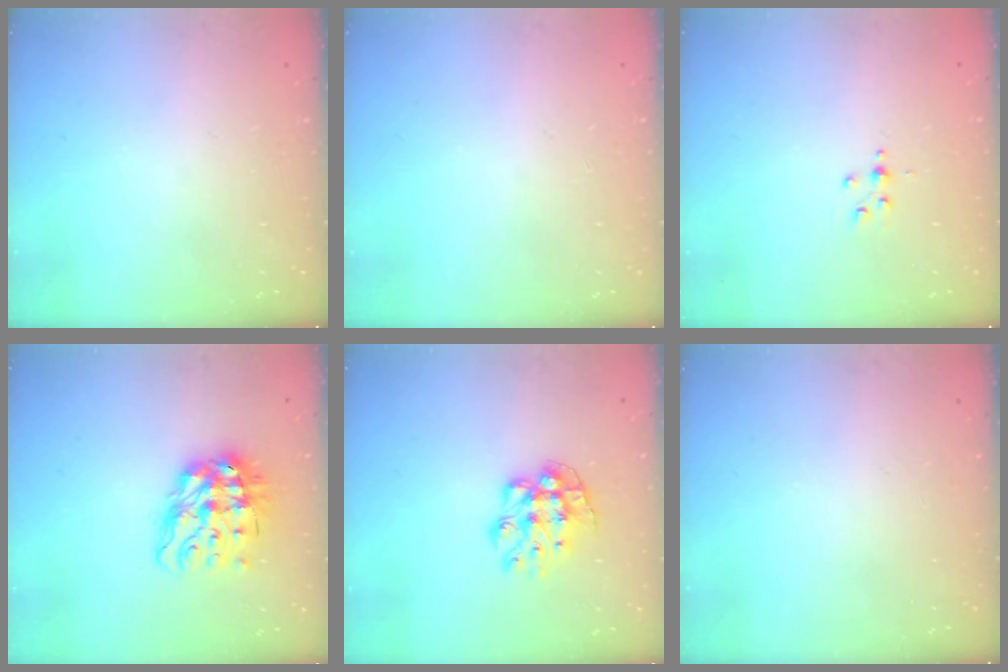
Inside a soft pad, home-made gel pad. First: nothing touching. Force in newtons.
{"total": 0.7, "press": 0.7, "slide": 0.2}
{"total": 3.1, "press": 3.1, "slide": 0.2}
{"total": 13.5, "press": 13.4, "slide": 1.7}
{"total": 9.4, "press": 9.4, "slide": 0.7}
{"total": 0.0}